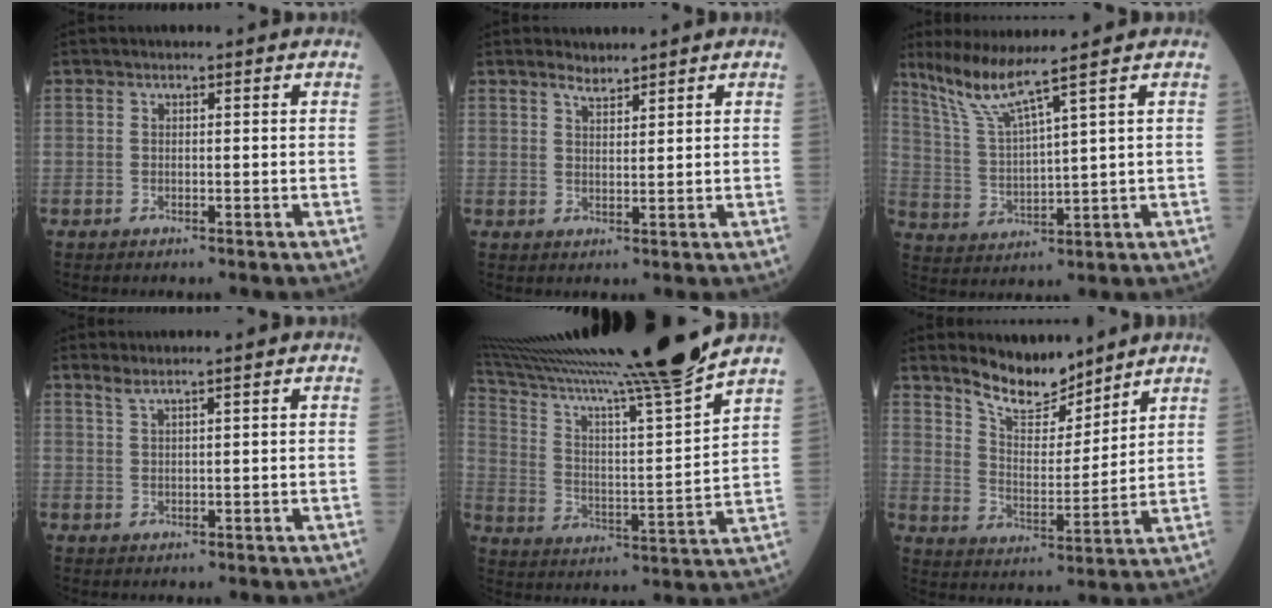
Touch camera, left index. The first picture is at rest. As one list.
[{"total": 2.0, "force": [2.0, 0.3, 0.4], "torque": [-0.010, 0.002, 0.038]}, {"total": 7.7, "force": [5.9, -1.7, 4.7], "torque": [-0.095, -0.007, 0.121]}, {"total": 1.8, "force": [1.5, -0.5, 0.9], "torque": [-0.022, 0.003, 0.033]}, {"total": 24.4, "force": [21.0, -2.4, 12.1], "torque": [-0.211, -0.045, 0.336]}, {"total": 9.0, "force": [8.1, 2.2, 3.1], "torque": [-0.060, -0.007, 0.152]}]